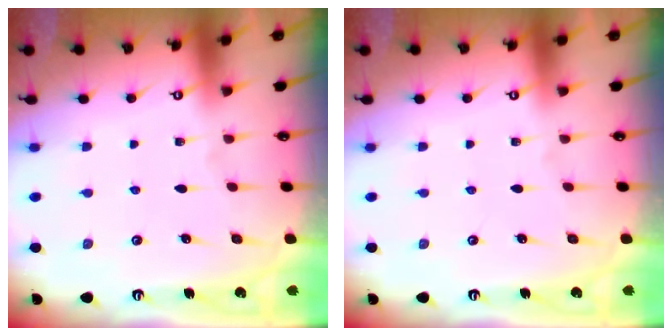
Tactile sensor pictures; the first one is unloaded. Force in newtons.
{"total": 0.0}